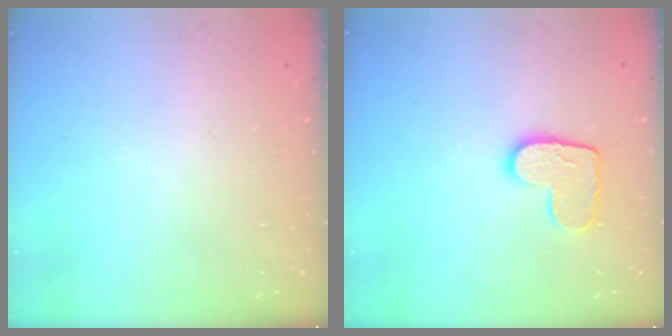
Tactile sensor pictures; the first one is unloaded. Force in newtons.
{"total": 10.3, "press": 10.2, "slide": 0.6}